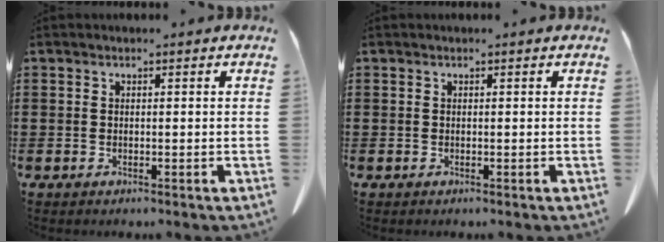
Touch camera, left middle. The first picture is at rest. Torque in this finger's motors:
{"motor_torque": [-0.04, 0.05, 0.00, 0.00]}